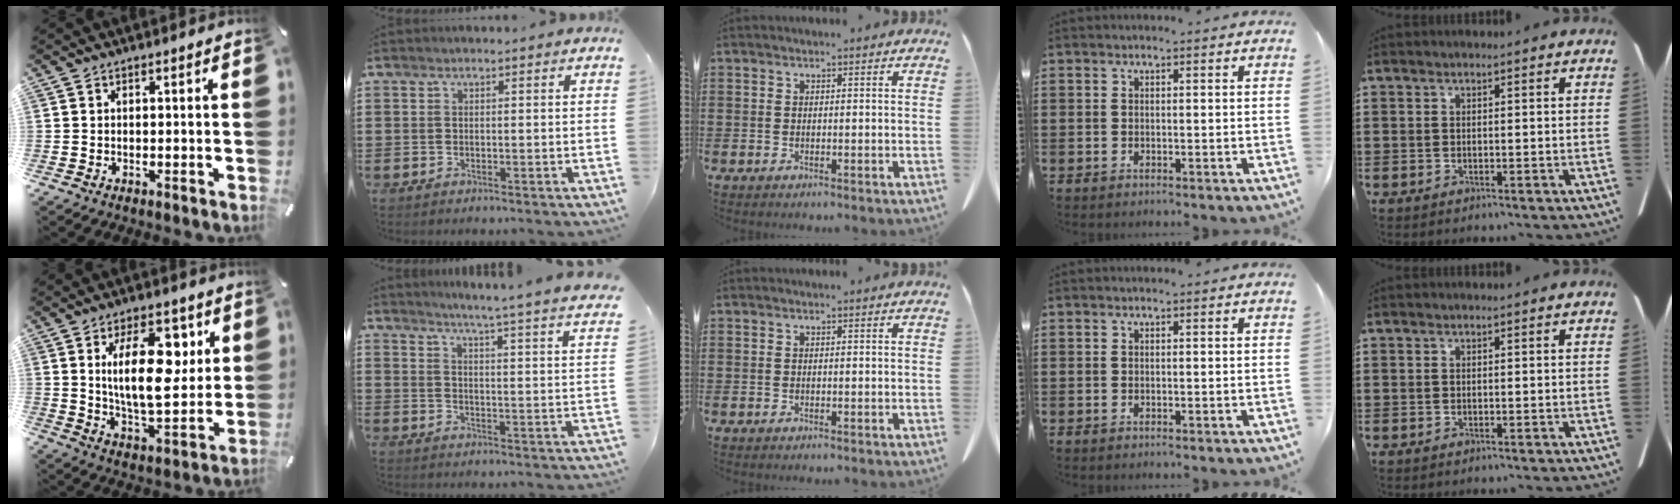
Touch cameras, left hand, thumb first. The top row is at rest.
{"thumb": {"total": 17.2, "force": [5.0, 8.6, 14.1], "torque": [-0.234, -0.004, 0.078]}, "index": {"total": 4.9, "force": [4.2, -1.5, 1.8], "torque": [-0.047, -0.048, 0.062]}}